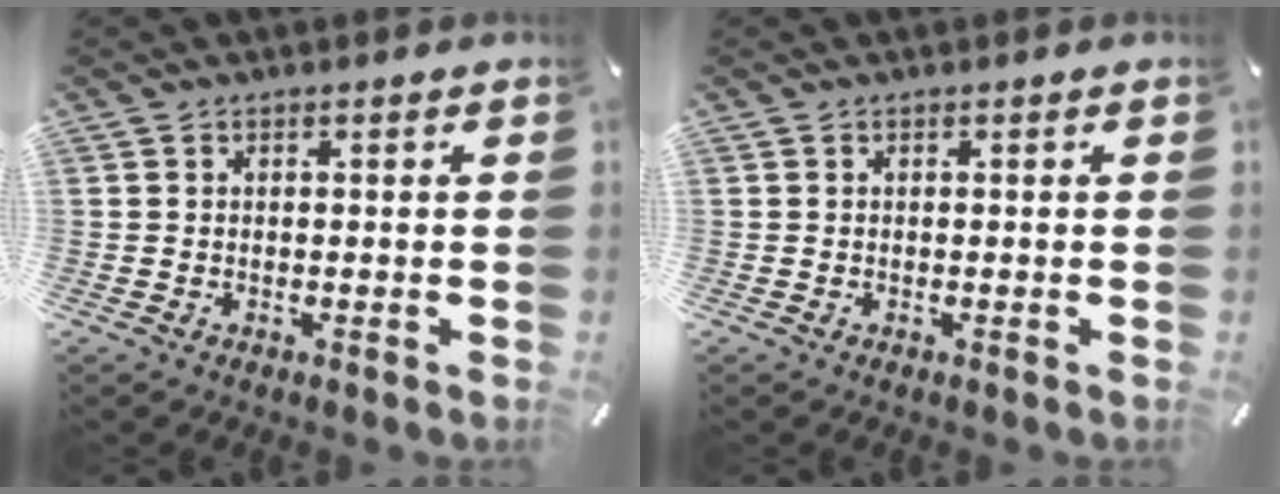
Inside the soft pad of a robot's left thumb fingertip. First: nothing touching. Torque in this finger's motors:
{"motor_torque": [-0.11, -0.08, 0.00, -0.01, 0.00]}